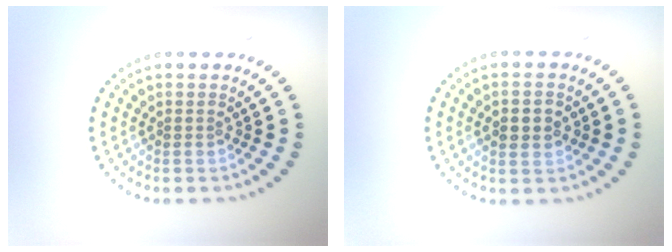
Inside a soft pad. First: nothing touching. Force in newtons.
{"total": 2.4, "press": 2.4, "slide": 0.1}